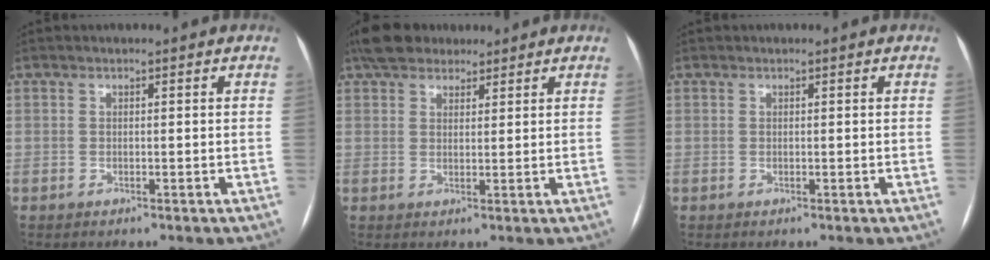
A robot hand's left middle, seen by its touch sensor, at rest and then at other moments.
{"total": 6.6, "force": [5.2, 3.2, 2.4], "torque": [-0.043, 0.028, 0.093]}
{"total": 0.0}